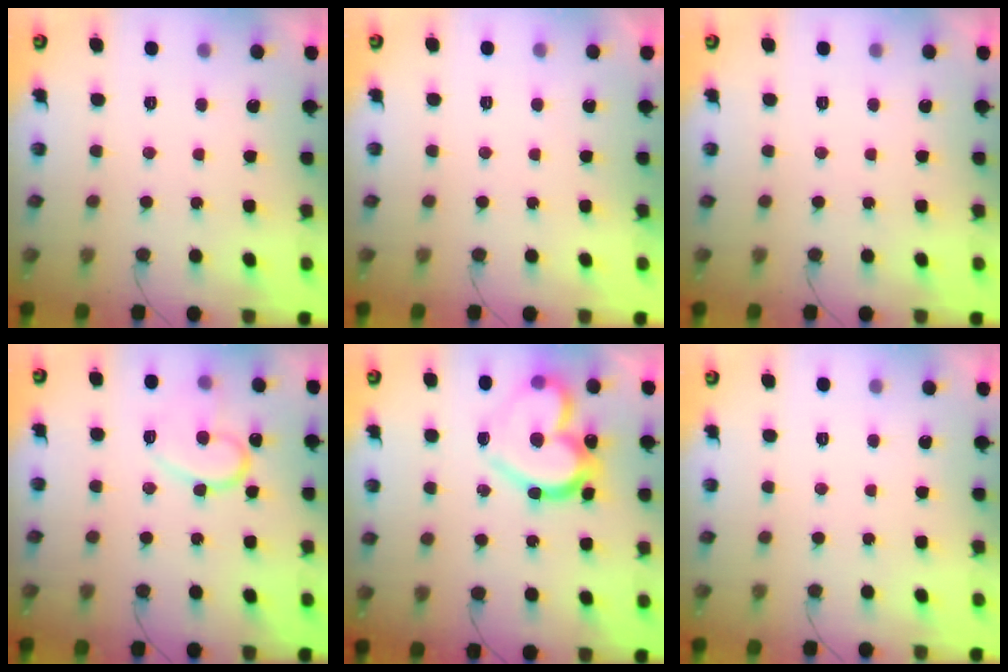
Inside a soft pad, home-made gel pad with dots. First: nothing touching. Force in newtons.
{"total": 2.0, "press": 2.0, "slide": 0.1}
{"total": 0.0}
{"total": 14.1, "press": 14.0, "slide": 1.3}
{"total": 21.5, "press": 21.5, "slide": 1.3}
{"total": 0.0}